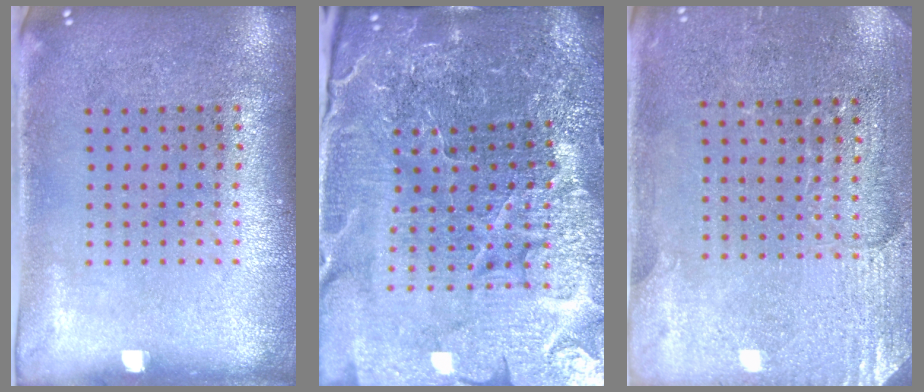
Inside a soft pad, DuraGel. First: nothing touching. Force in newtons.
{"total": 5.7, "press": 5.3, "slide": 2.1}
{"total": 2.9, "press": 2.8, "slide": 0.8}